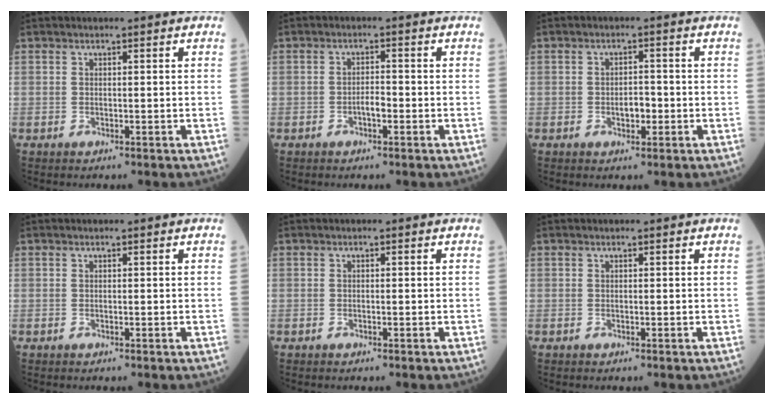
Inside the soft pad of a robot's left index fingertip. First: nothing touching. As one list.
[{"total": 1.9, "force": [-0.9, 0.5, 1.6], "torque": [-0.024, 0.004, -0.015]}, {"total": 2.5, "force": [-0.8, 1.2, 2.1], "torque": [-0.032, 0.003, -0.009]}, {"total": 0.0}, {"total": 0.0}, {"total": 0.0}]